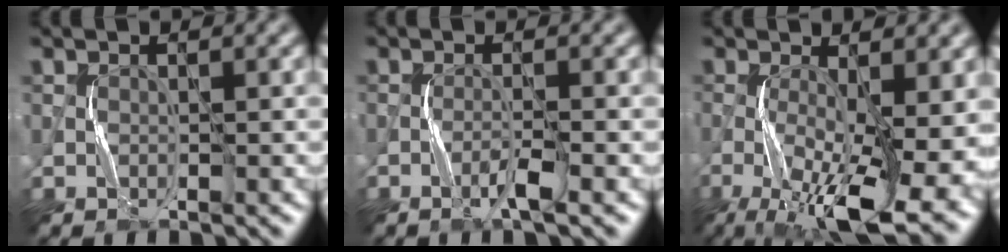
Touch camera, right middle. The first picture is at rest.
{"total": 1.5, "force": [-1.0, -0.1, 1.2], "torque": [-0.020, 0.008, -0.023]}
{"total": 12.4, "force": [-4.6, 3.7, 10.9], "torque": [-0.195, -0.011, -0.078]}